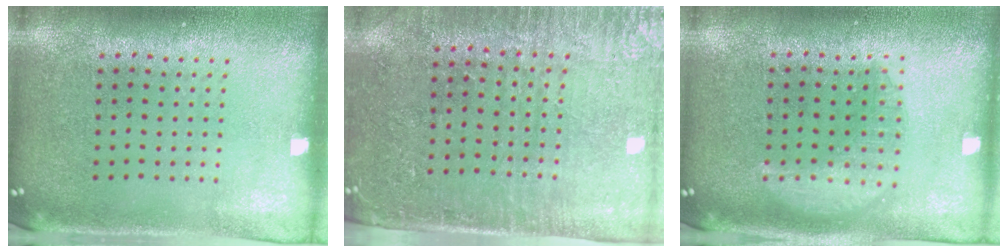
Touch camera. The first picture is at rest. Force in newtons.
{"total": 3.4, "press": 3.2, "slide": 1.2}
{"total": 1.4, "press": 1.4, "slide": 0.1}